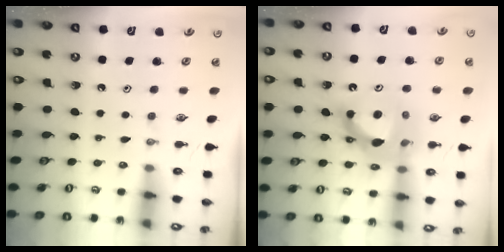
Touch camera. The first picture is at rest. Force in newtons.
{"total": 12.5, "press": 12.4, "slide": 1.9}